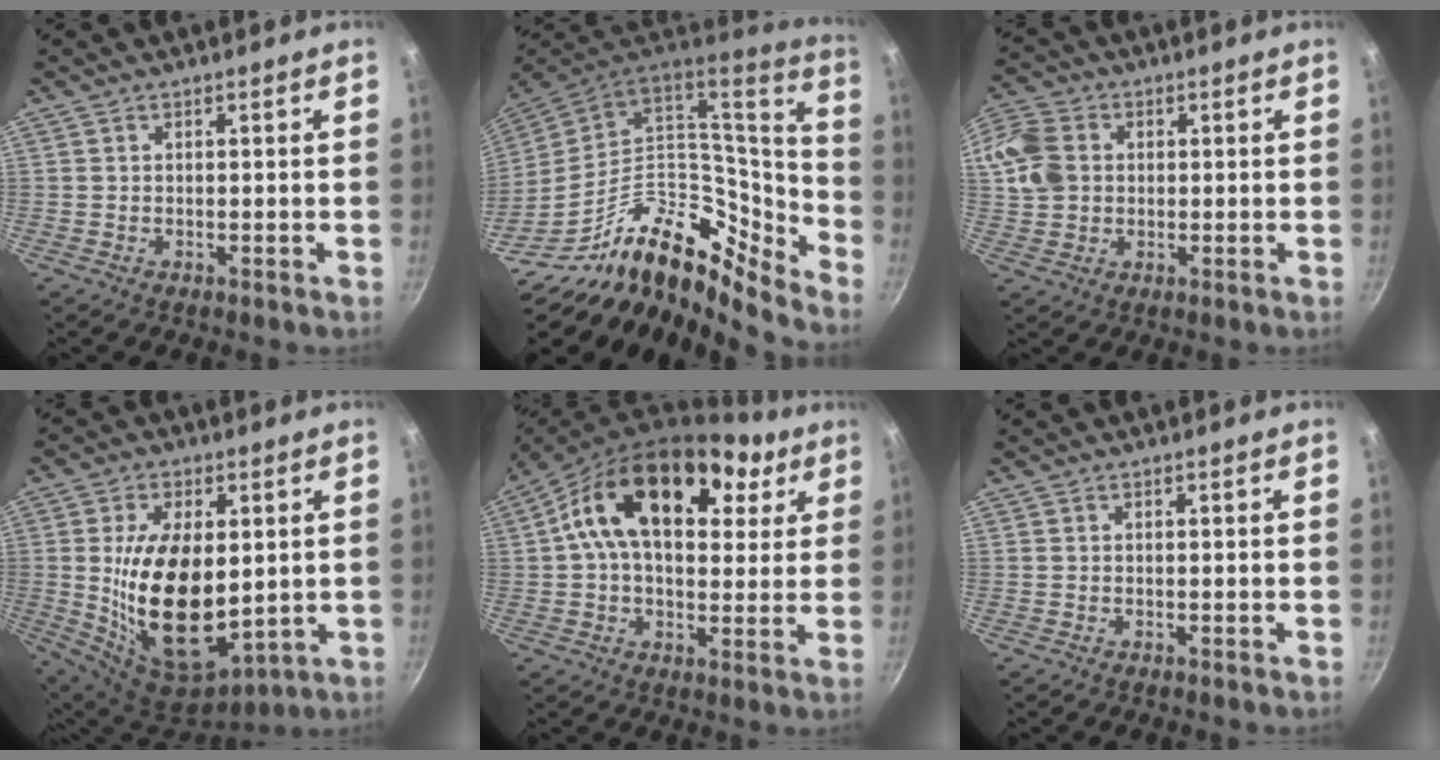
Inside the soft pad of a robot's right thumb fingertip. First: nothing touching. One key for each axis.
{"total": 24.1, "fx": -13.4, "fy": 12.3, "fz": 15.9, "tx": -0.188, "ty": 0.087, "tz": -0.240}
{"total": 15.7, "fx": 2.7, "fy": 13.0, "fz": 8.4, "tx": -0.205, "ty": 0.026, "tz": 0.042}
{"total": 20.1, "fx": 0.9, "fy": 11.5, "fz": 16.5, "tx": -0.282, "ty": -0.025, "tz": 0.035}
{"total": 20.1, "fx": 7.1, "fy": 12.6, "fz": 14.0, "tx": -0.208, "ty": 0.005, "tz": 0.096}
{"total": 0.0}